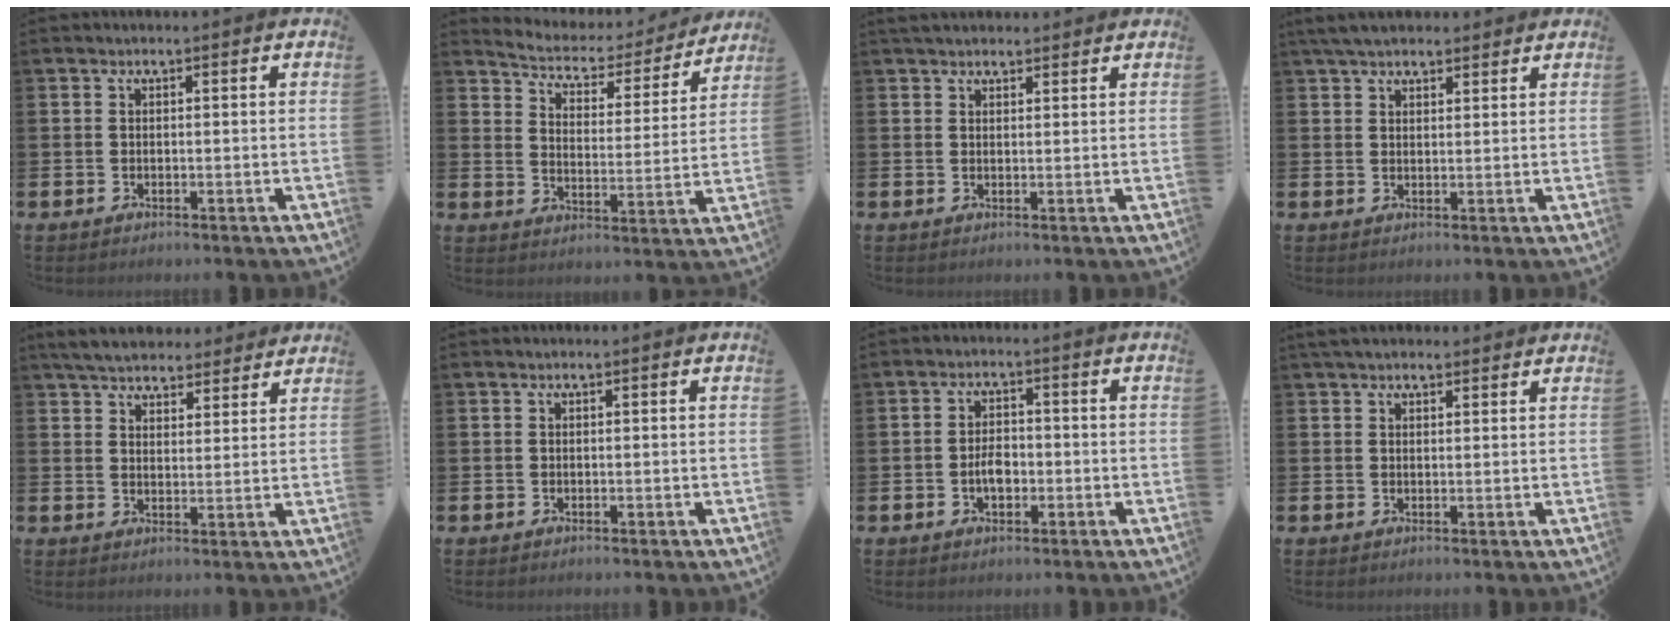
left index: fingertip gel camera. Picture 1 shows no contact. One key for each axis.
{"total": 4.9, "fx": 4.6, "fy": 1.3, "fz": 0.7, "tx": -0.044, "ty": -0.038, "tz": 0.074}
{"total": 2.5, "fx": 2.3, "fy": 0.8, "fz": 0.4, "tx": -0.006, "ty": -0.004, "tz": 0.042}
{"total": 4.3, "fx": 3.8, "fy": 1.5, "fz": 1.5, "tx": -0.038, "ty": -0.004, "tz": 0.073}
{"total": 5.5, "fx": 5.3, "fy": 1.3, "fz": 0.8, "tx": -0.034, "ty": -0.023, "tz": 0.097}
{"total": 0.0}
{"total": 3.1, "fx": -0.7, "fy": 1.9, "fz": 2.4, "tx": -0.036, "ty": 0.002, "tz": -0.016}
{"total": 2.3, "fx": 2.1, "fy": 0.8, "fz": 0.6, "tx": -0.009, "ty": -0.001, "tz": 0.037}